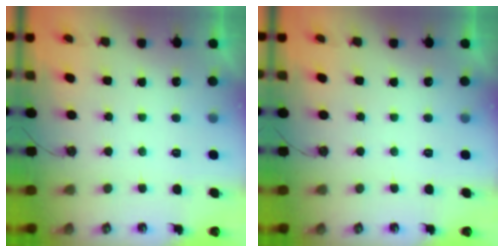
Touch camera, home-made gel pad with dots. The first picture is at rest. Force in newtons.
{"total": 0.0}